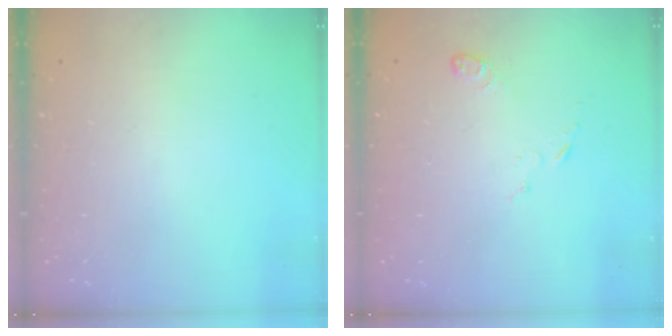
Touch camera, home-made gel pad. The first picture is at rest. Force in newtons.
{"total": 4.7, "press": 4.6, "slide": 0.9}